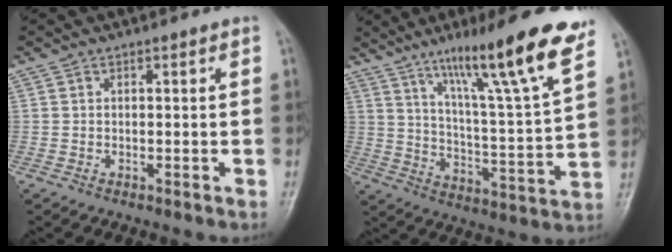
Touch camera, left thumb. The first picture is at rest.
{"total": 20.1, "force": [12.7, 1.5, 15.4], "torque": [-0.222, -0.058, 0.201]}